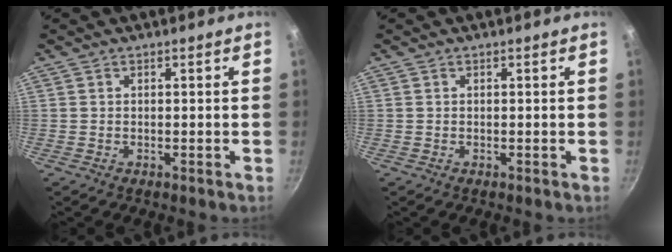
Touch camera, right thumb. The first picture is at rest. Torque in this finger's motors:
{"motor_torque": [-0.25, -0.25, 0.05, 0.01, 0.00]}